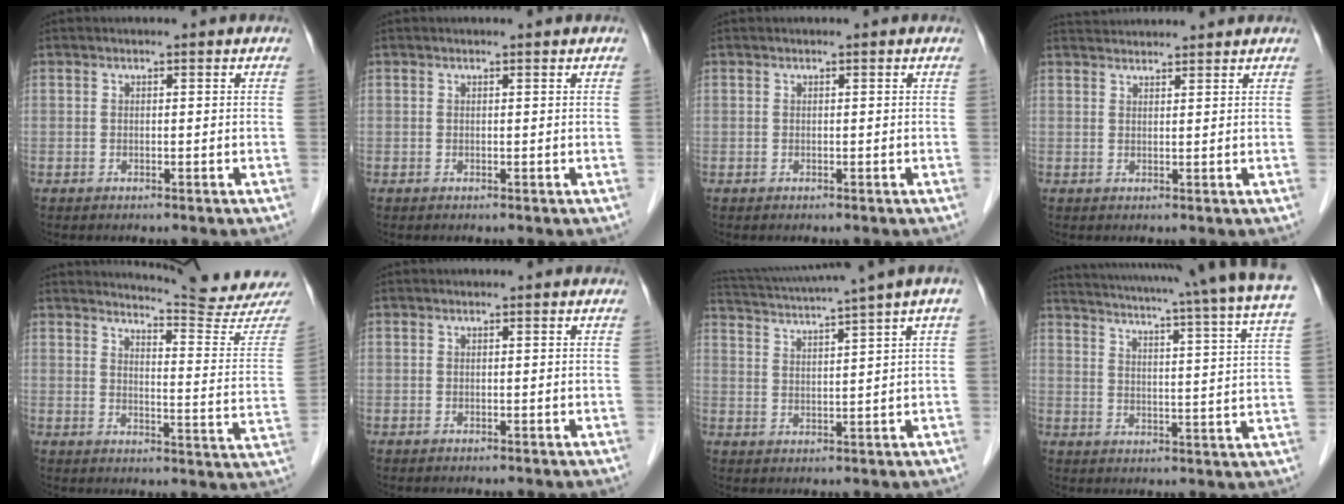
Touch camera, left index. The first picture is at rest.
{"total": 0.7, "force": [0.7, -0.1, 0.2], "torque": [-0.011, 0.000, 0.009]}
{"total": 0.0}
{"total": 5.6, "force": [5.5, 0.1, 0.9], "torque": [-0.018, 0.036, 0.079]}
{"total": 15.5, "force": [15.2, -1.9, 1.6], "torque": [-0.024, -0.122, 0.170]}
{"total": 0.0}
{"total": 11.8, "force": [9.5, -1.8, 6.8], "torque": [-0.123, 0.006, 0.137]}
{"total": 26.1, "force": [22.1, -0.3, 14.0], "torque": [-0.222, -0.043, 0.269]}